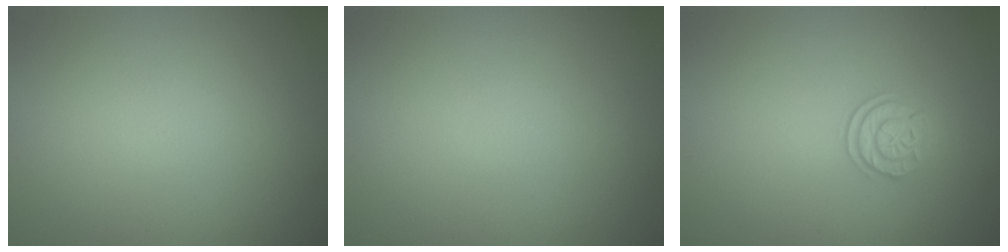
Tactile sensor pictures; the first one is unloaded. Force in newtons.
{"total": 0.0}
{"total": 2.0, "press": 1.8, "slide": 0.9}